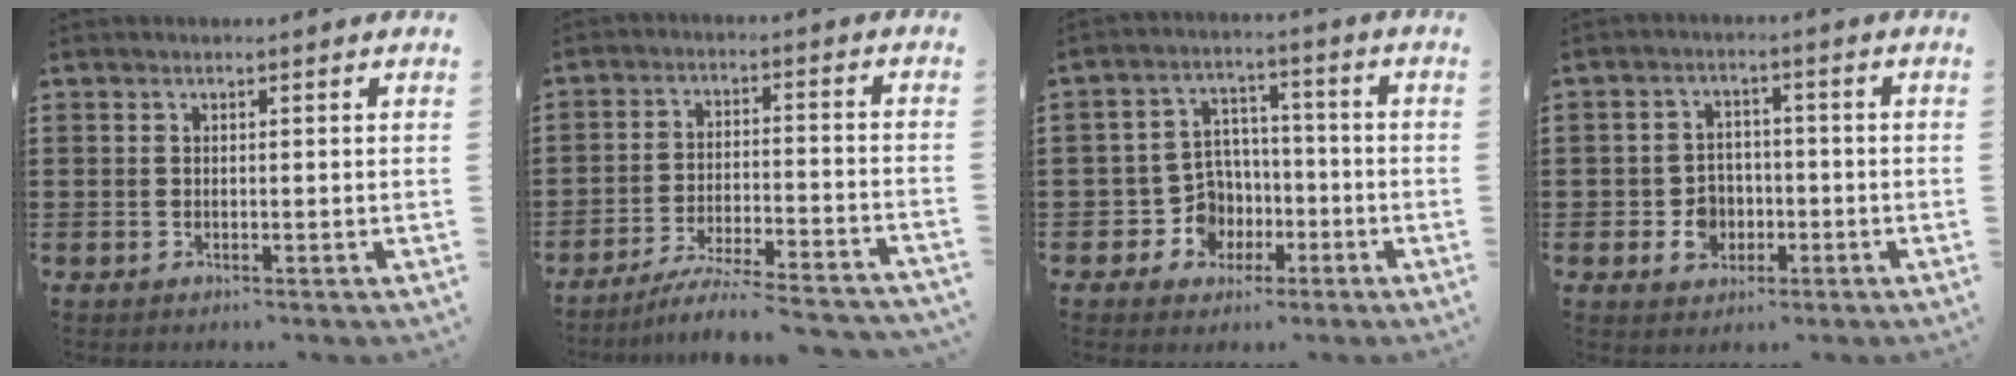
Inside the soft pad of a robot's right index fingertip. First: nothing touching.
{"total": 5.9, "force": [-5.5, -0.3, 2.1], "torque": [-0.041, -0.008, -0.108]}
{"total": 7.5, "force": [-2.1, 6.7, 2.8], "torque": [-0.081, 0.016, -0.033]}
{"total": 4.8, "force": [-1.6, 4.1, 2.0], "torque": [-0.044, 0.010, -0.028]}